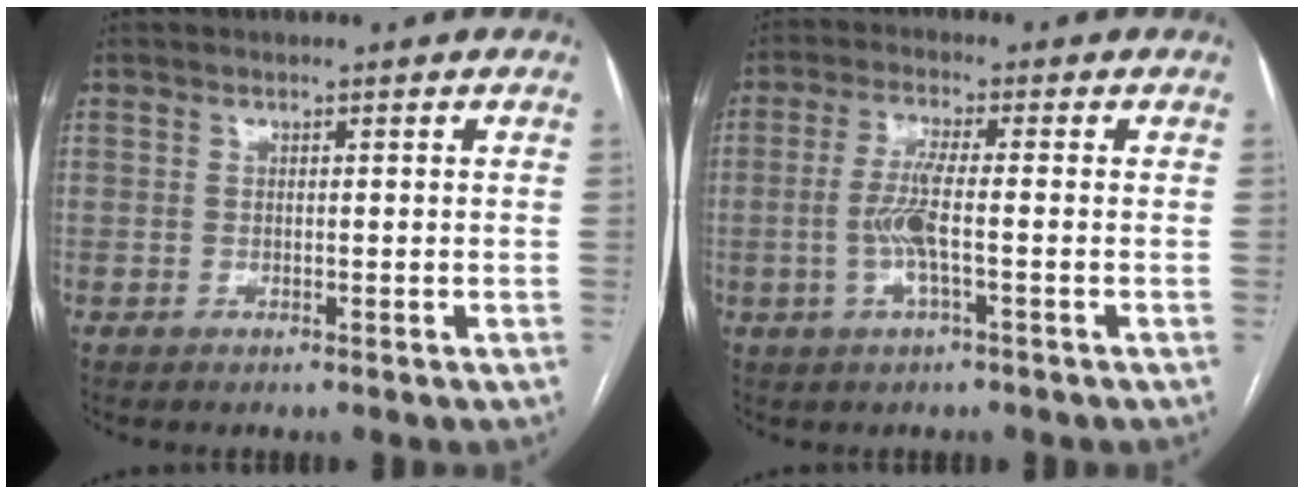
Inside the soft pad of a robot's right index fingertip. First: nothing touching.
{"total": 5.4, "force": [-0.9, 0.2, 5.3], "torque": [-0.116, -0.001, -0.018]}